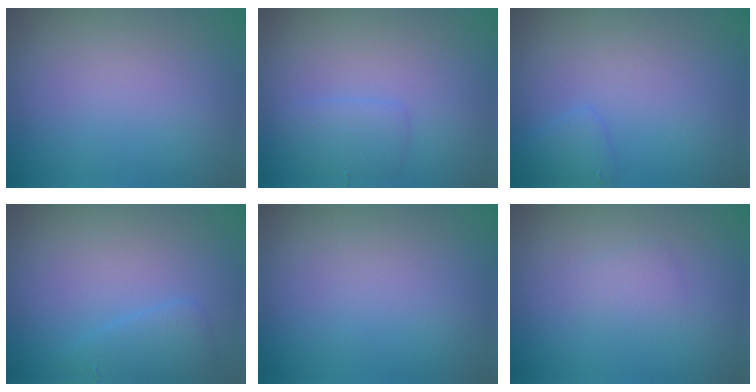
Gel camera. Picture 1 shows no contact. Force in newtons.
{"total": 1.7, "press": 1.7, "slide": 0.1}
{"total": 1.3, "press": 1.3, "slide": 0.1}
{"total": 1.9, "press": 1.9, "slide": 0.1}
{"total": 0.0}
{"total": 1.2, "press": 1.2, "slide": 0.0}